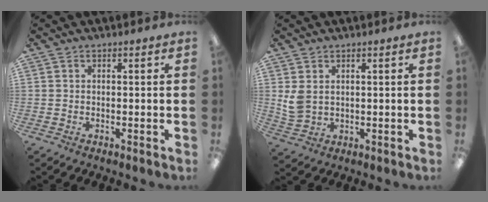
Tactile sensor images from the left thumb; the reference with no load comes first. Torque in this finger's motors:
{"motor_torque": [-0.01, 0.04, 0.17, -0.18, 0.00]}